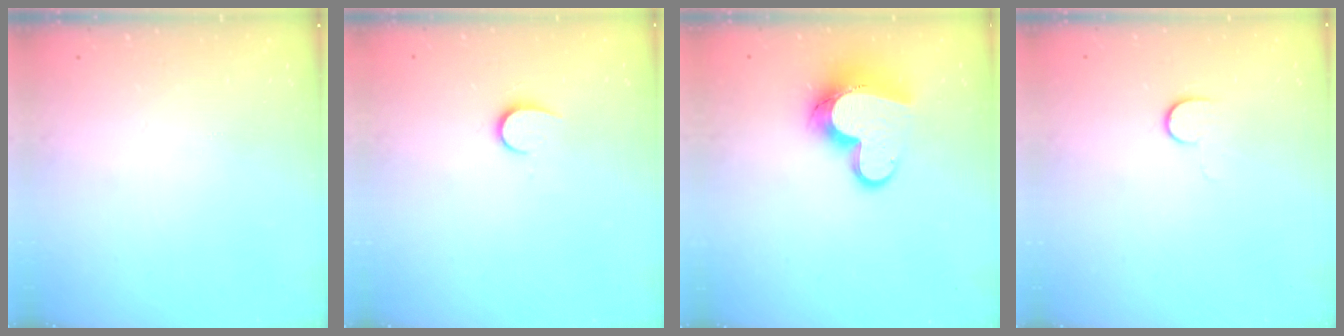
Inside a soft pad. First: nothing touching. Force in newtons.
{"total": 6.6, "press": 6.5, "slide": 0.7}
{"total": 13.8, "press": 13.7, "slide": 1.2}
{"total": 4.5, "press": 4.4, "slide": 0.4}